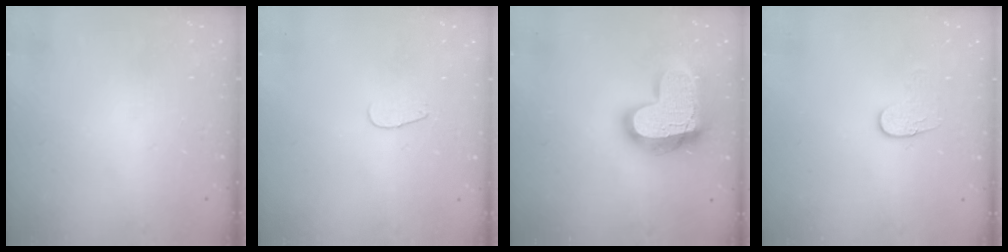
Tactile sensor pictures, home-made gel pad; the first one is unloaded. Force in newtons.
{"total": 2.8, "press": 2.8, "slide": 0.2}
{"total": 20.2, "press": 20.1, "slide": 1.7}
{"total": 7.9, "press": 7.8, "slide": 0.6}